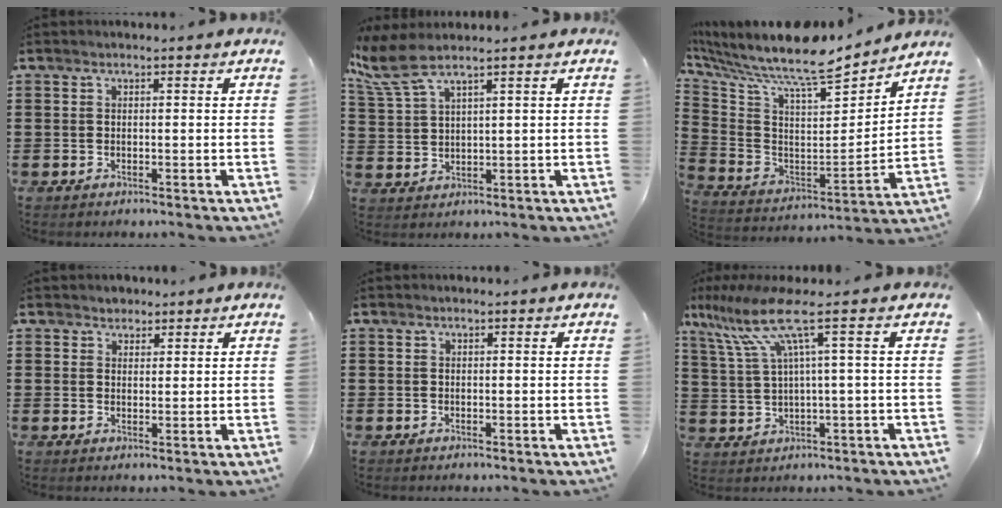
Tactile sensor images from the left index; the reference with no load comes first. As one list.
[{"total": 5.8, "force": [4.1, 1.0, 3.9], "torque": [-0.105, -0.014, 0.069]}, {"total": 8.8, "force": [7.7, 1.5, 4.0], "torque": [-0.102, -0.075, 0.121]}, {"total": 1.8, "force": [1.5, 0.9, -0.2], "torque": [-0.001, 0.006, 0.029]}, {"total": 0.0}, {"total": 9.3, "force": [3.9, 0.7, 8.4], "torque": [-0.201, -0.018, 0.056]}]